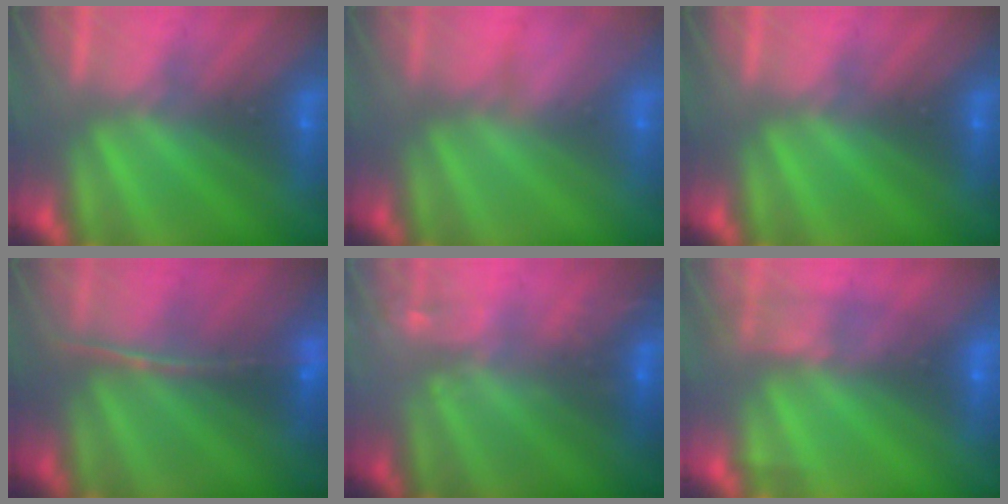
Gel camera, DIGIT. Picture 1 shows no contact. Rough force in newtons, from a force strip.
{"total": 3.3}
{"total": 0.0}
{"total": 1.6}
{"total": 2.1}
{"total": 2.4}